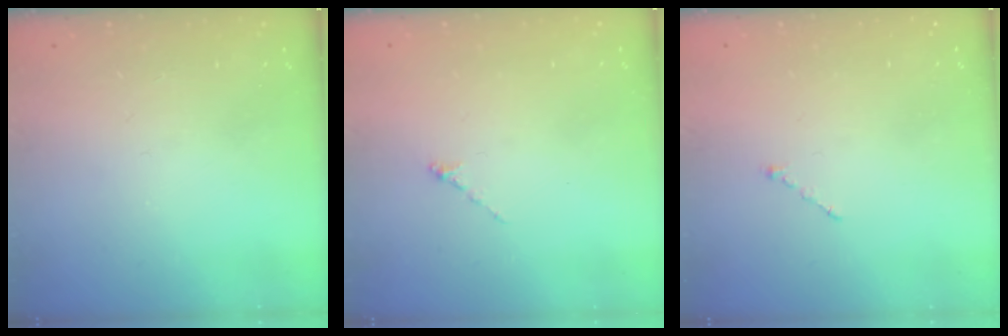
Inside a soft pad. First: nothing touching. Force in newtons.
{"total": 0.0}
{"total": 1.0, "press": 0.9, "slide": 0.3}